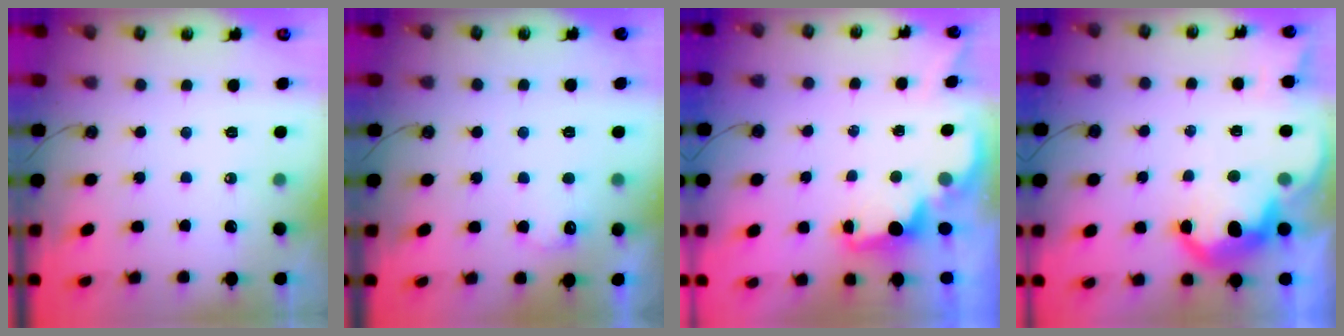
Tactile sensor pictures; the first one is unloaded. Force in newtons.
{"total": 6.1, "press": 6.1, "slide": 0.5}
{"total": 1.9, "press": 1.7, "slide": 0.8}
{"total": 10.7, "press": 10.7, "slide": 0.8}